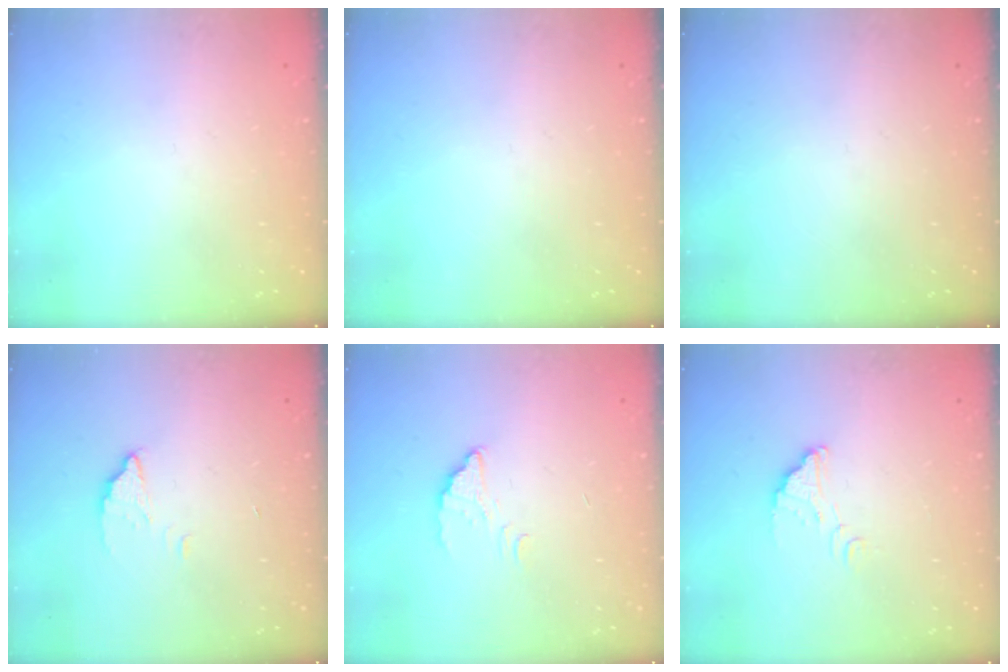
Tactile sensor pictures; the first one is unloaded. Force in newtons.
{"total": 0.0}
{"total": 0.0}
{"total": 2.6, "press": 2.6, "slide": 0.2}
{"total": 2.2, "press": 2.2, "slide": 0.1}
{"total": 2.9, "press": 2.9, "slide": 0.2}